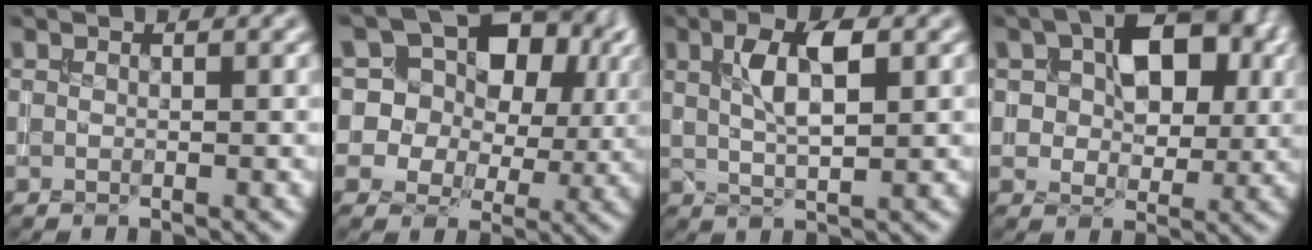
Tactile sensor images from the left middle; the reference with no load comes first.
{"total": 13.3, "force": [4.9, 10.5, 6.5], "torque": [-0.120, 0.049, 0.077]}
{"total": 4.5, "force": [1.3, 1.5, 4.0], "torque": [-0.075, 0.005, 0.026]}
{"total": 7.7, "force": [2.2, 5.0, 5.5], "torque": [-0.084, 0.004, 0.025]}